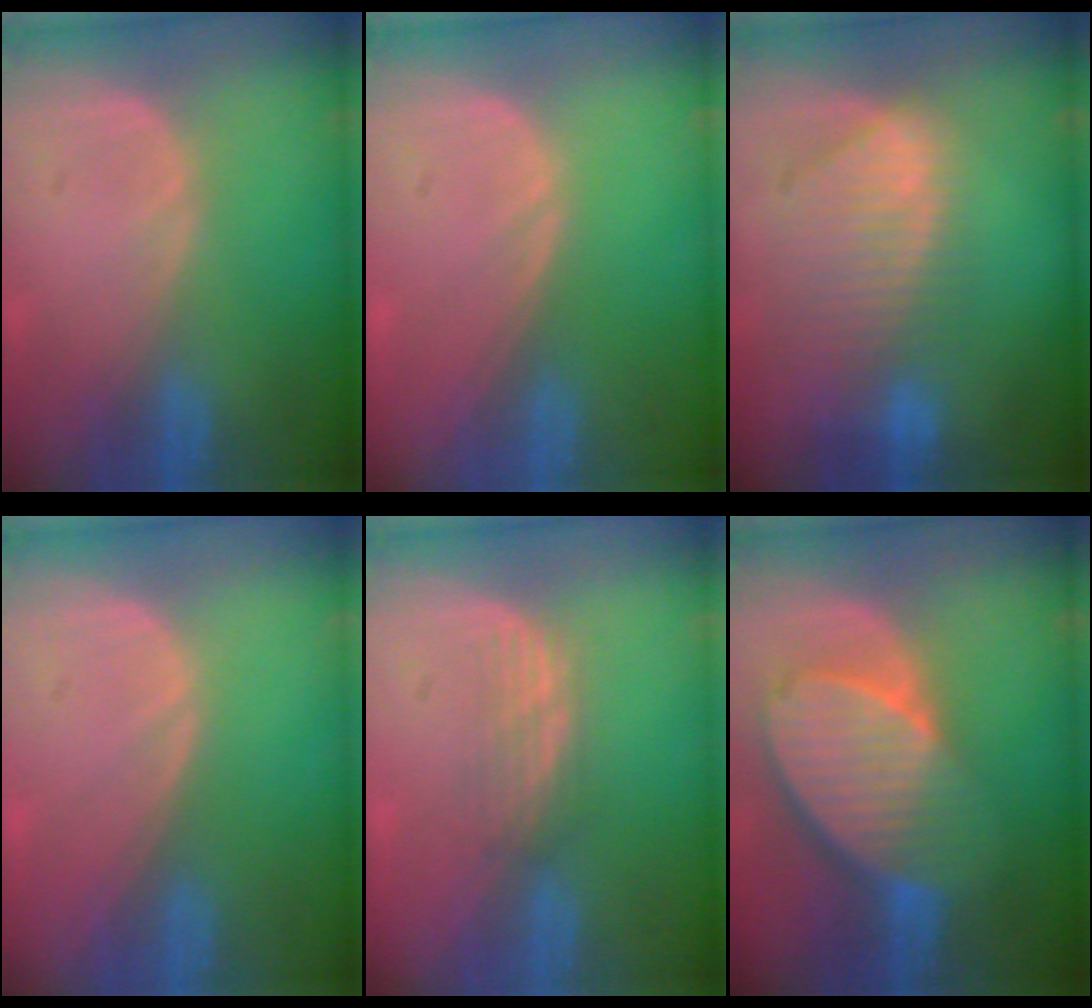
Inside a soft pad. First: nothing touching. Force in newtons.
{"total": 0.0}
{"total": 9.4, "press": 8.2, "slide": 4.7}
{"total": 0.0}
{"total": 2.9, "press": 2.6, "slide": 1.2}
{"total": 10.3, "press": 9.0, "slide": 5.1}